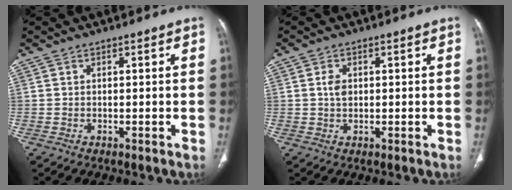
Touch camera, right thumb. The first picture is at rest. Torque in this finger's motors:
{"motor_torque": [0.50, 0.73, 0.28, 0.15, 0.02]}